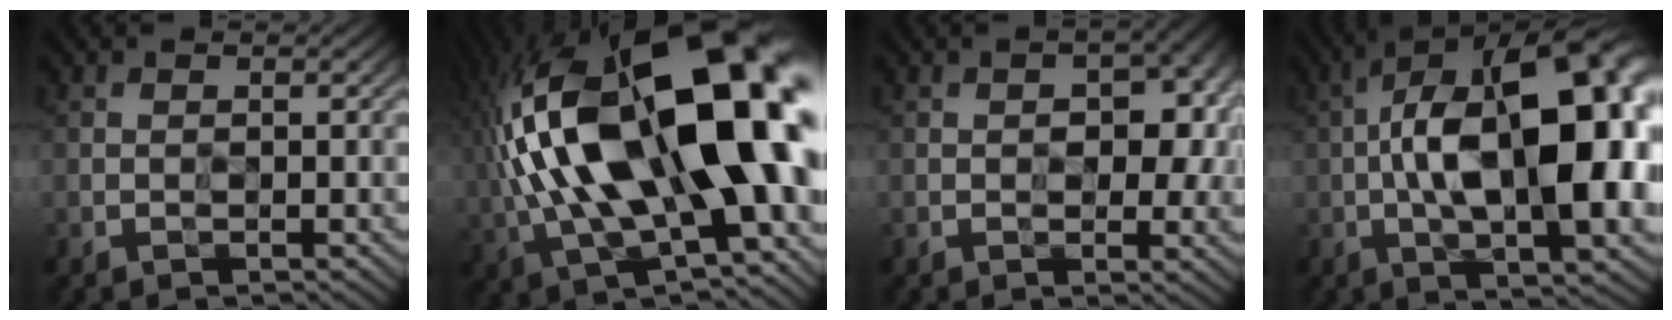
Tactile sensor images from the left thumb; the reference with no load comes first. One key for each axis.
{"total": 21.5, "fx": 1.5, "fy": 10.1, "fz": 18.9, "tx": -0.381, "ty": -0.022, "tz": 0.032}
{"total": 8.3, "fx": 0.5, "fy": 5.2, "fz": 6.5, "tx": -0.069, "ty": 0.001, "tz": 0.008}
{"total": 19.0, "fx": -0.9, "fy": 8.6, "fz": 16.9, "tx": -0.266, "ty": 0.019, "tz": -0.029}